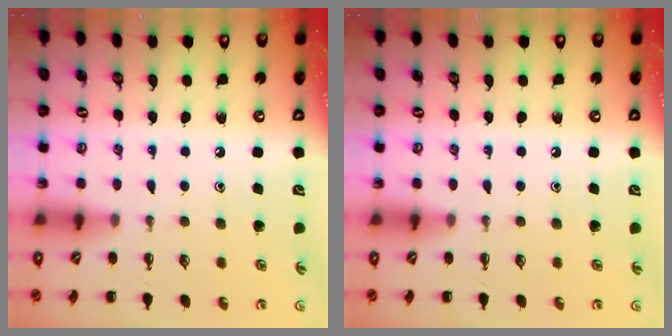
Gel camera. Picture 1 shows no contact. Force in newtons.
{"total": 0.0}